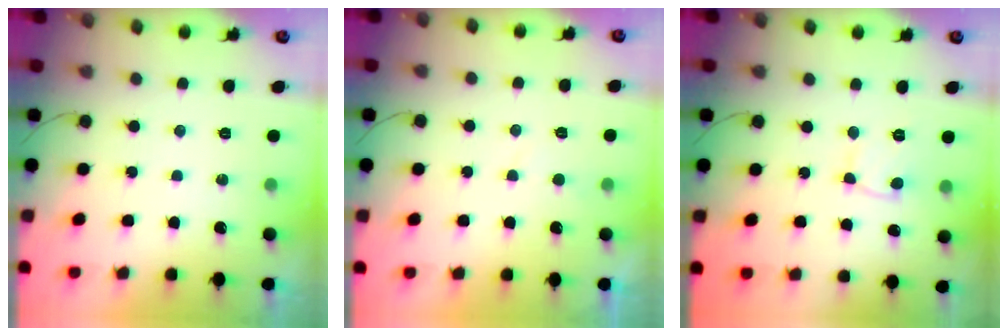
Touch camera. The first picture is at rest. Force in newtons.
{"total": 1.7, "press": 1.6, "slide": 0.2}
{"total": 5.0, "press": 5.0, "slide": 0.8}